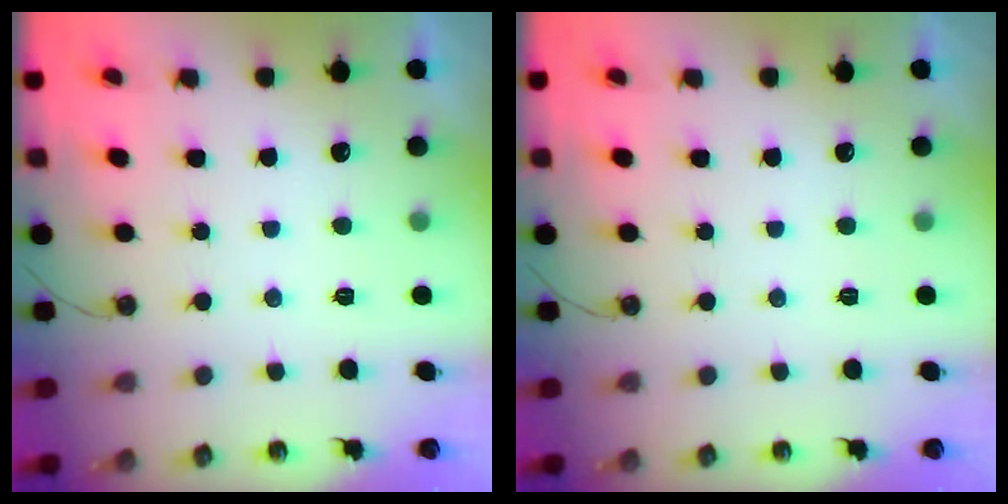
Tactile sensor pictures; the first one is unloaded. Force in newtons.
{"total": 0.0}